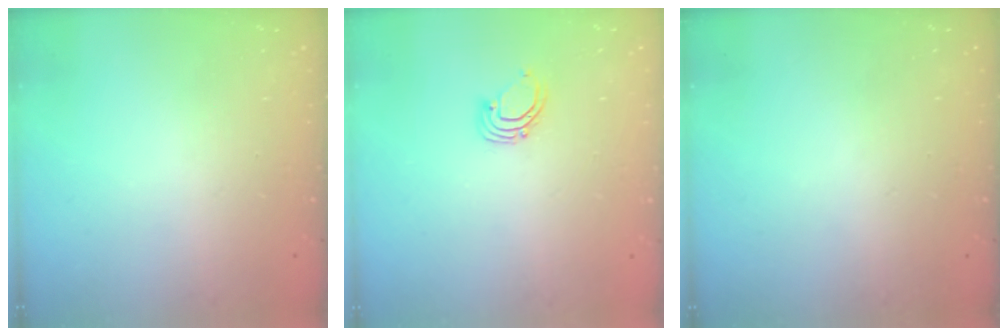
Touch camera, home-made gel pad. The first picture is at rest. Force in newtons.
{"total": 2.9, "press": 2.9, "slide": 0.3}
{"total": 0.0}